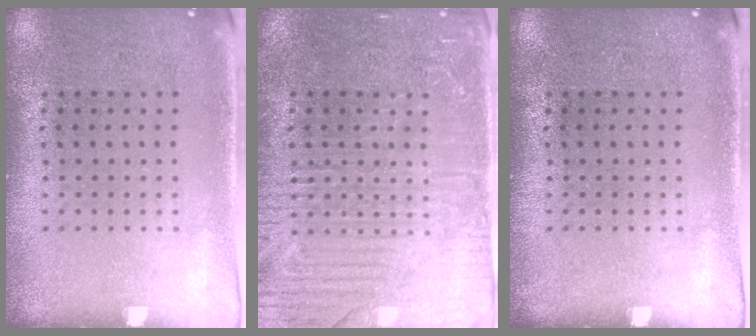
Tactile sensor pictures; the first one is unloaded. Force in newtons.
{"total": 4.1, "press": 4.0, "slide": 1.1}
{"total": 0.0}